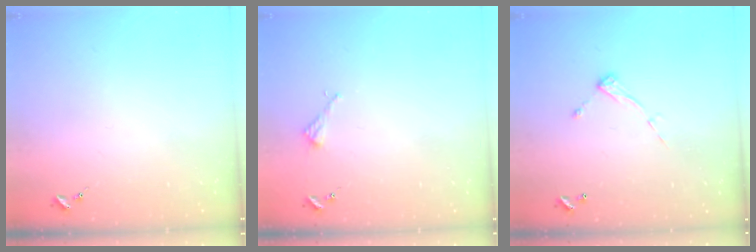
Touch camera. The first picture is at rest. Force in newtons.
{"total": 2.2, "press": 2.2, "slide": 0.2}
{"total": 6.3, "press": 6.3, "slide": 0.3}